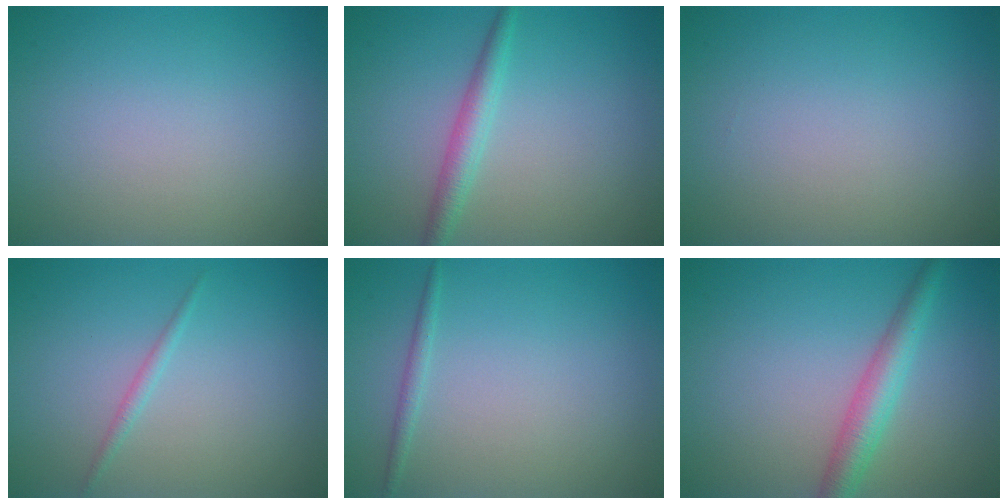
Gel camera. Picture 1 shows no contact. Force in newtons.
{"total": 2.3, "press": 2.3, "slide": 0.0}
{"total": 0.0}
{"total": 0.9, "press": 0.9, "slide": 0.0}
{"total": 0.9, "press": 0.9, "slide": 0.1}
{"total": 3.5, "press": 3.5, "slide": 0.1}